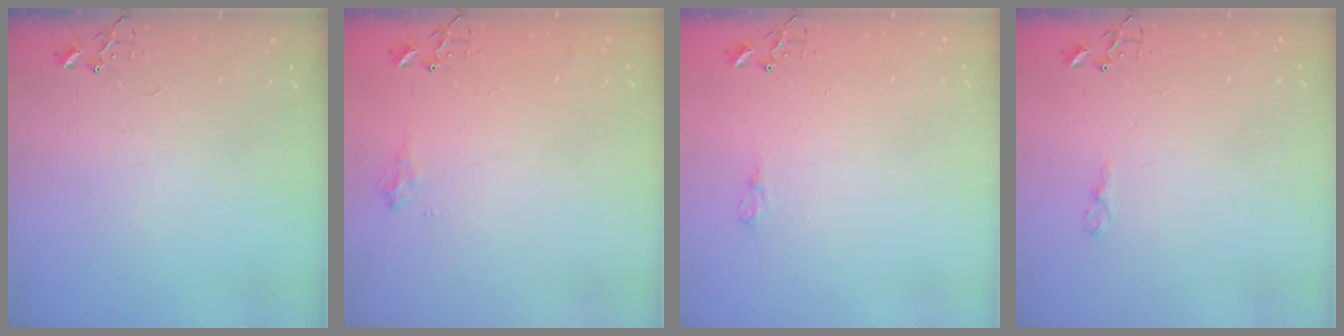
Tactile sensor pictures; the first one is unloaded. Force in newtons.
{"total": 7.7, "press": 7.7, "slide": 0.9}
{"total": 5.8, "press": 5.8, "slide": 0.7}
{"total": 3.8, "press": 3.8, "slide": 0.4}